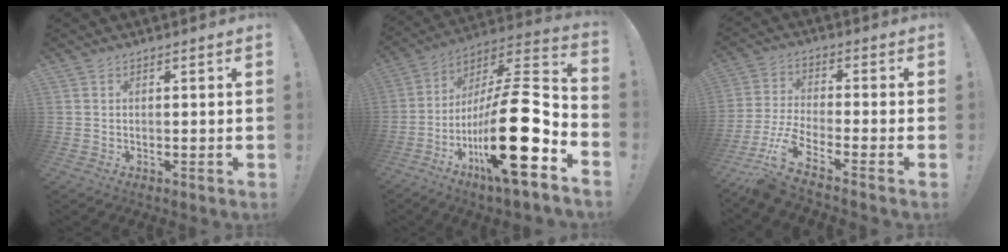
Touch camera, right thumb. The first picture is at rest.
{"total": 26.8, "force": [-7.5, 6.8, 24.8], "torque": [-0.425, 0.022, -0.126]}
{"total": 8.5, "force": [-5.6, 2.5, 5.9], "torque": [-0.138, 0.001, -0.107]}